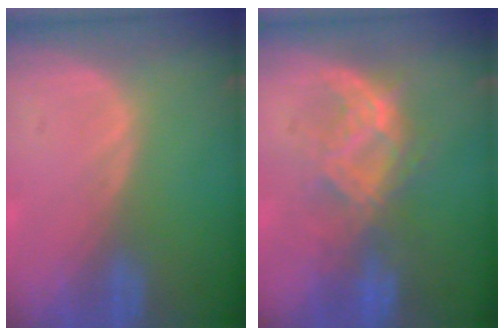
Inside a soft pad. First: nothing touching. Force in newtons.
{"total": 7.2, "press": 7.2, "slide": 0.8}